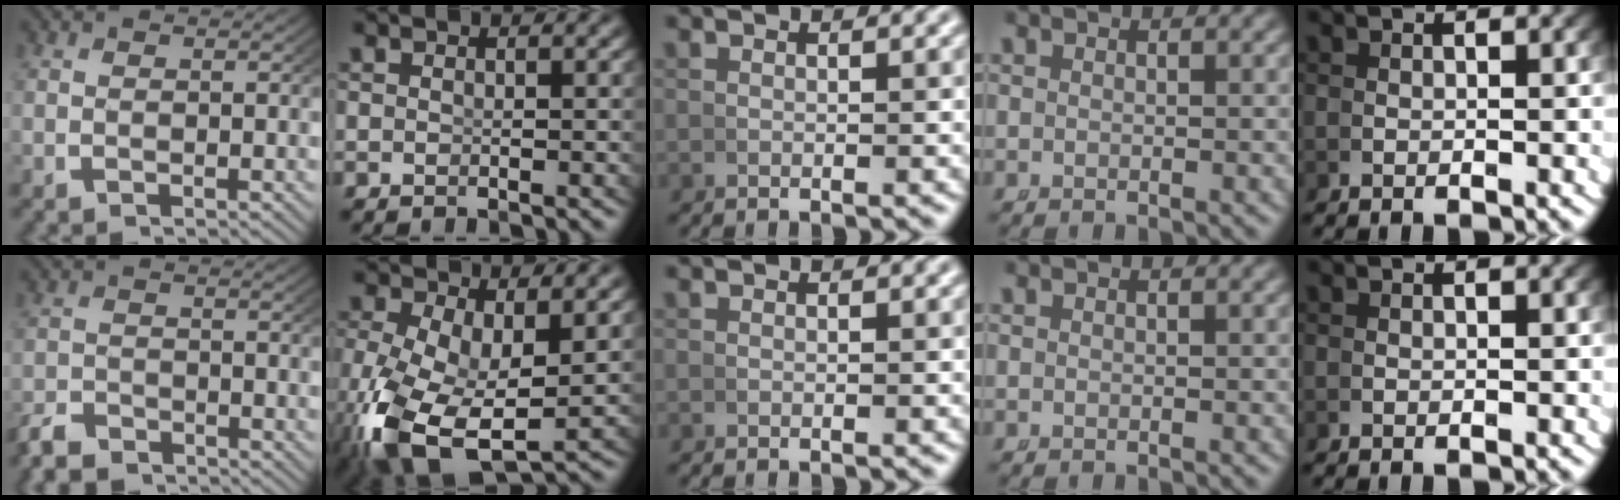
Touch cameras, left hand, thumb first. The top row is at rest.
{"thumb": {"total": 3.7, "force": [-3.4, 1.1, 0.5], "torque": [-0.014, -0.019, -0.059]}, "index": {"total": 9.7, "force": [-3.5, 5.5, 7.2], "torque": [-0.186, -0.075, -0.016]}}